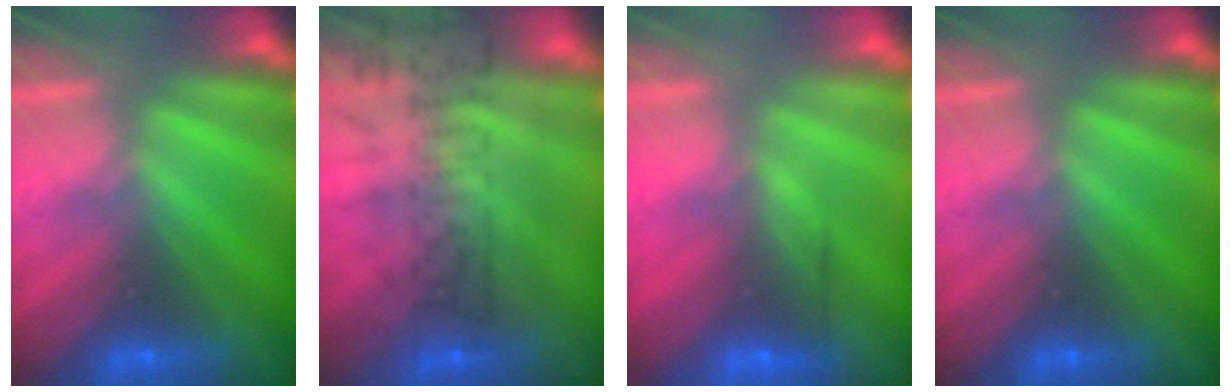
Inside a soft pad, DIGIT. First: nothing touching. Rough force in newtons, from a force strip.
{"total": 9.2}
{"total": 3.0}
{"total": 0.0}